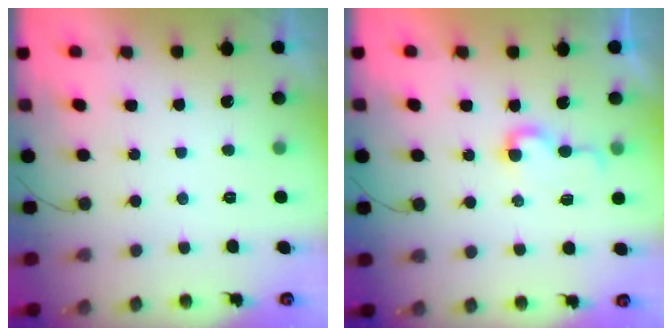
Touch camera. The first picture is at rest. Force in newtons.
{"total": 4.4, "press": 4.4, "slide": 0.5}